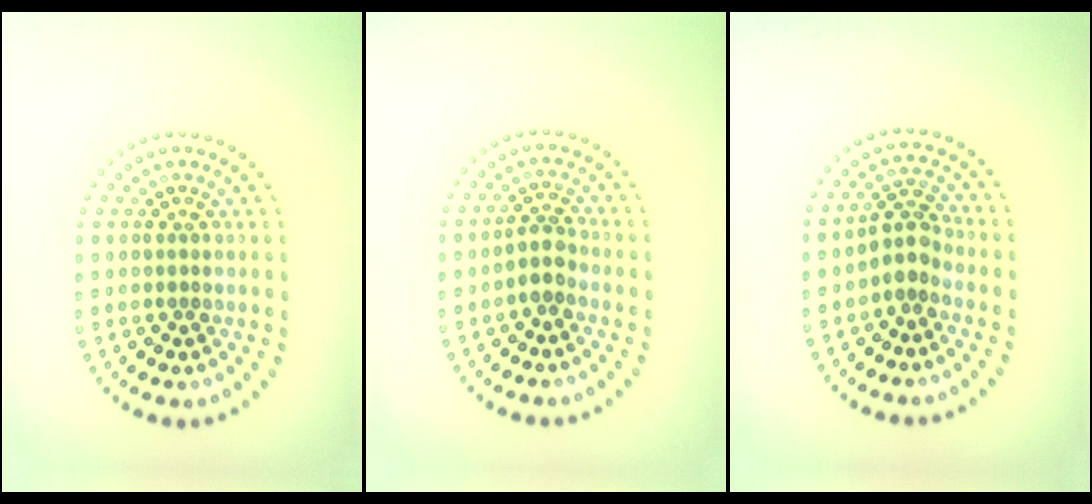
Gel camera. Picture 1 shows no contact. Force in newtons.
{"total": 1.8, "press": 1.5, "slide": 1.0}
{"total": 2.4, "press": 1.9, "slide": 1.5}